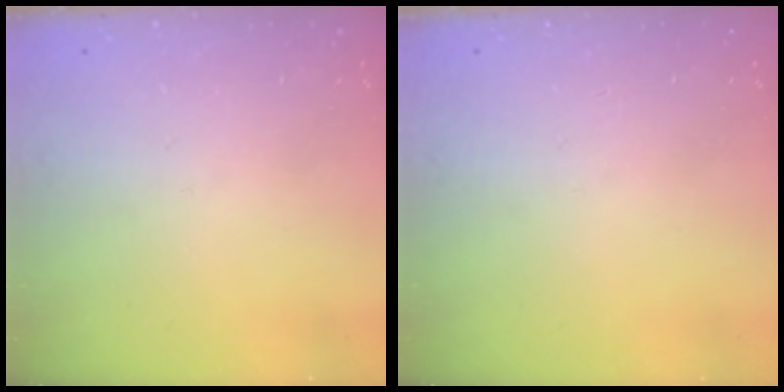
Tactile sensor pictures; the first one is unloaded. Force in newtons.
{"total": 0.0}